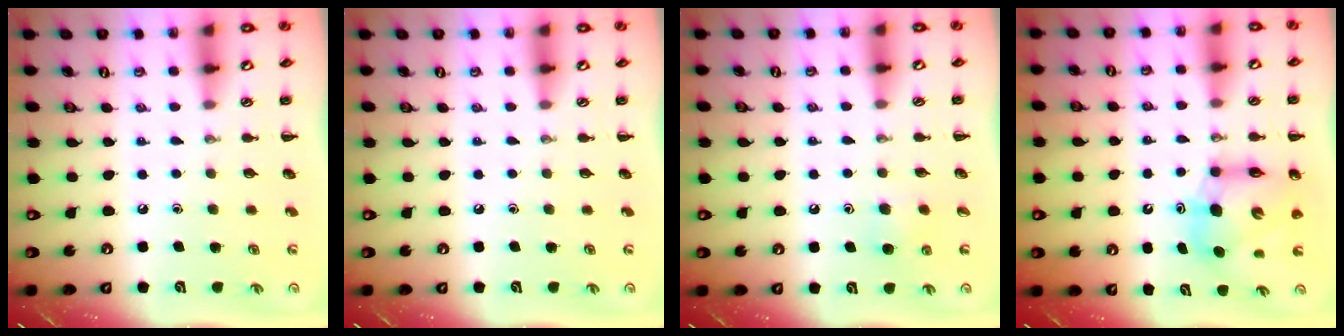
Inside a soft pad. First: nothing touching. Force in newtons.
{"total": 0.0}
{"total": 4.1, "press": 3.8, "slide": 1.5}
{"total": 7.4, "press": 7.1, "slide": 2.2}